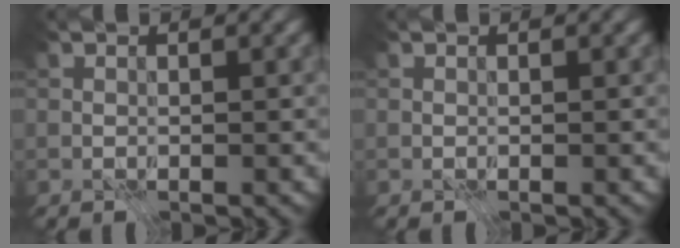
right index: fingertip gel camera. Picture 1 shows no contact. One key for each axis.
{"total": 0.0}